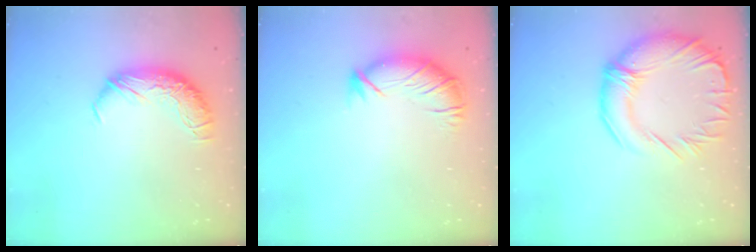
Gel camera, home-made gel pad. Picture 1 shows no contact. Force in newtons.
{"total": 2.8, "press": 2.0, "slide": 1.9}
{"total": 7.3, "press": 6.8, "slide": 2.8}